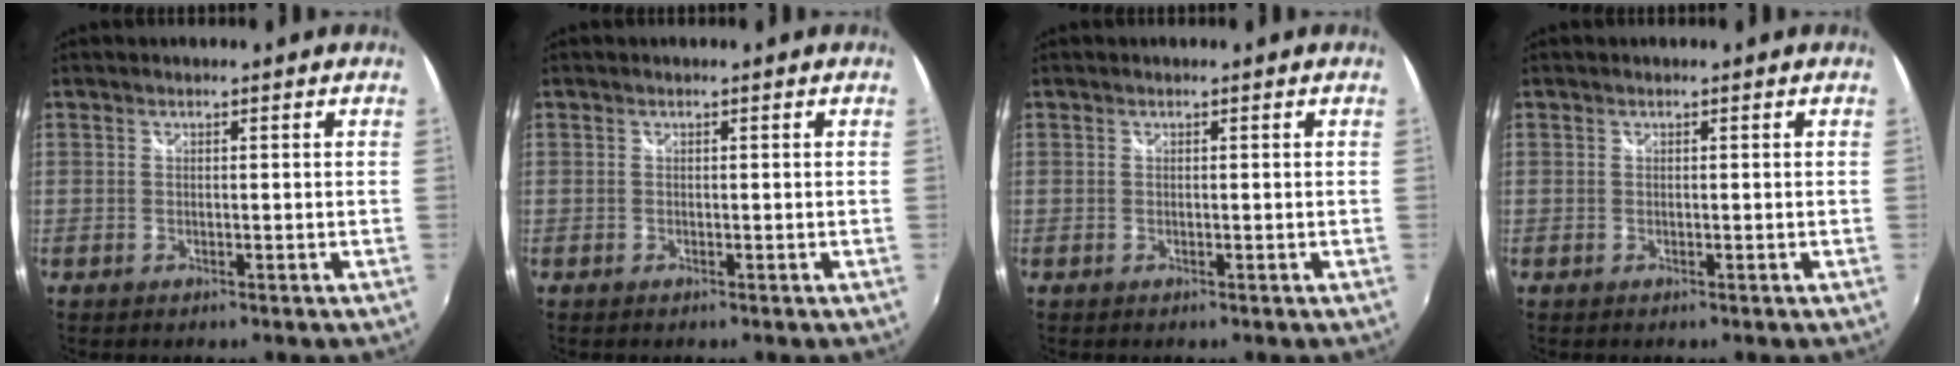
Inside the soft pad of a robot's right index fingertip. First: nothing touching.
{"total": 0.0}
{"total": 0.0}
{"total": 0.0}